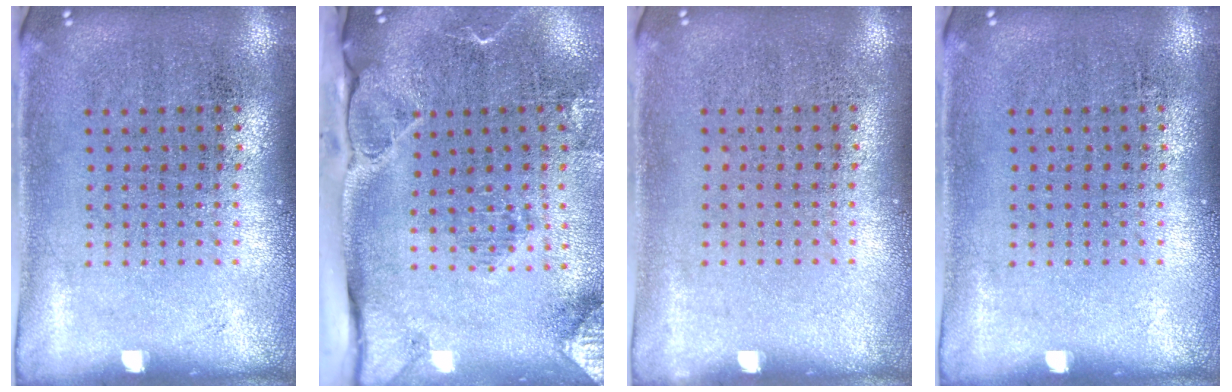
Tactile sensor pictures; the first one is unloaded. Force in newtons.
{"total": 3.0, "press": 2.3, "slide": 1.9}
{"total": 0.0}
{"total": 0.0}